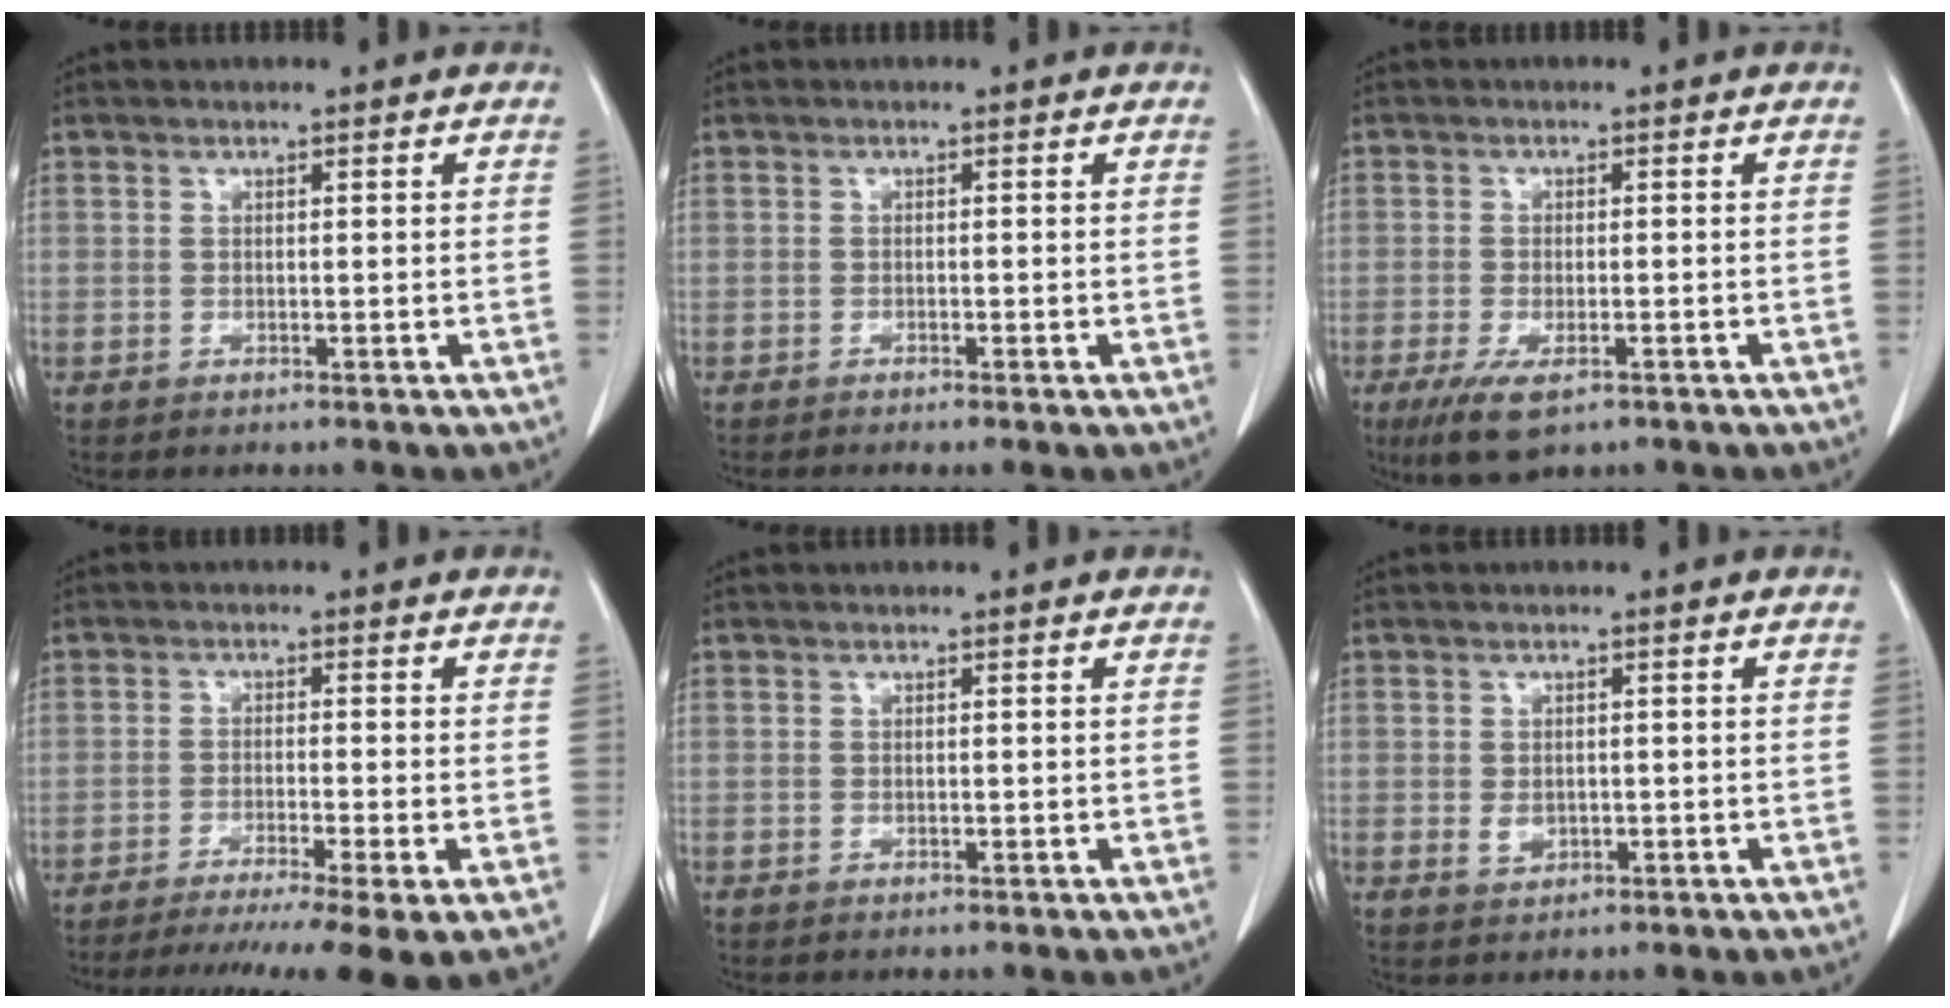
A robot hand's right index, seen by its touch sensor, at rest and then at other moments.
{"total": 1.3, "force": [-1.0, -0.1, 0.8], "torque": [-0.014, -0.001, -0.015]}
{"total": 6.1, "force": [-3.6, 1.9, 4.6], "torque": [-0.082, -0.016, -0.058]}
{"total": 12.2, "force": [-9.1, -0.3, 8.1], "torque": [-0.112, -0.025, -0.142]}
{"total": 0.0}
{"total": 1.9, "force": [-0.3, 1.4, 1.2], "torque": [-0.021, 0.000, 0.001]}